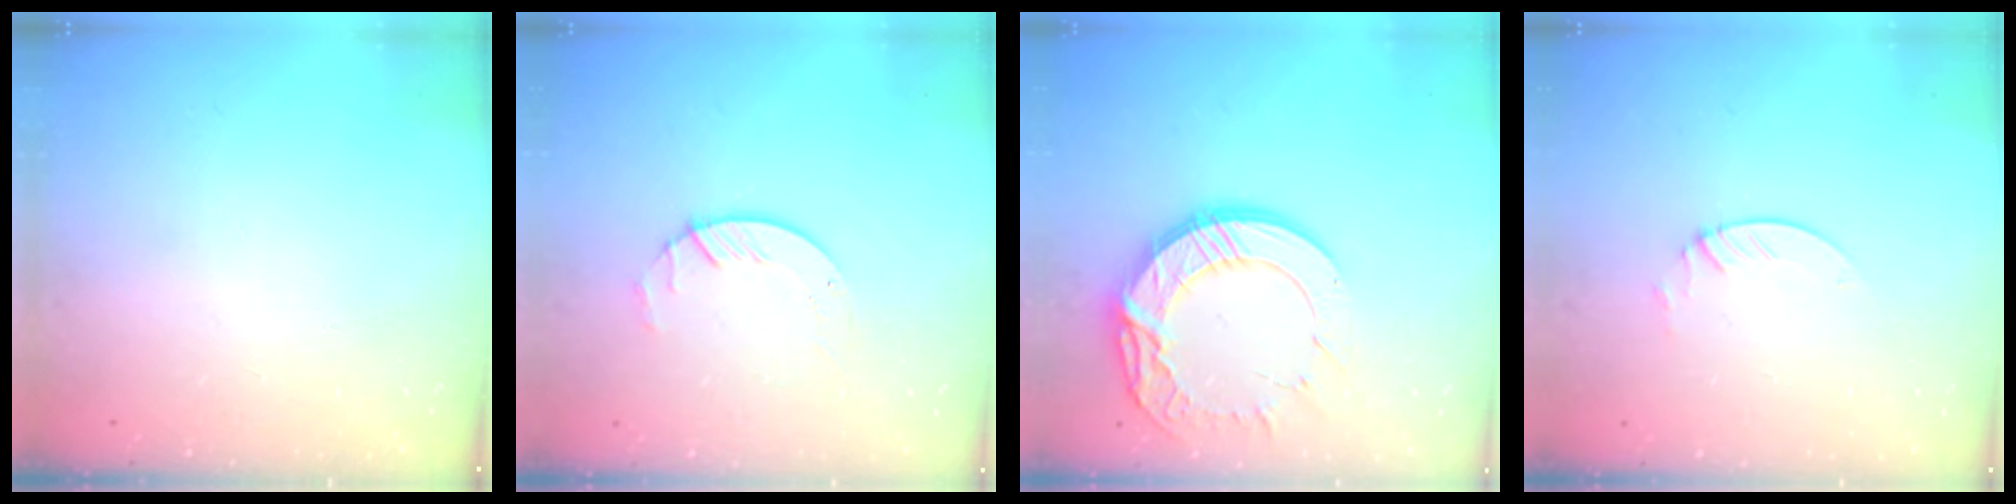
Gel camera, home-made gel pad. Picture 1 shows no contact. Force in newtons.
{"total": 3.6, "press": 3.6, "slide": 0.4}
{"total": 17.6, "press": 17.5, "slide": 1.5}
{"total": 2.1, "press": 2.1, "slide": 0.2}